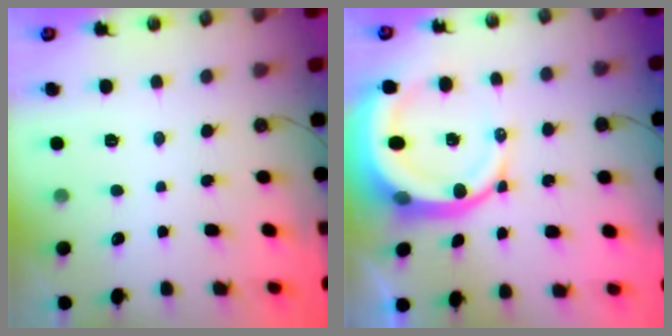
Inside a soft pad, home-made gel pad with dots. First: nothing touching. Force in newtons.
{"total": 13.9, "press": 13.8, "slide": 1.8}